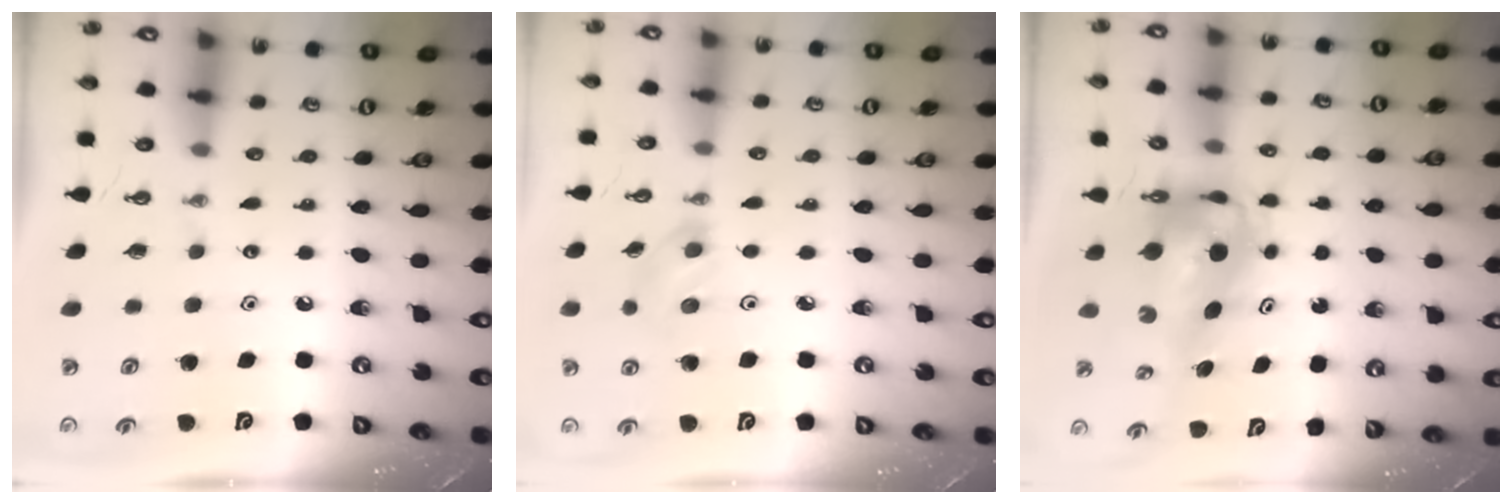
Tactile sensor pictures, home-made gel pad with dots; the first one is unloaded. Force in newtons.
{"total": 4.6, "press": 4.6, "slide": 0.4}
{"total": 7.1, "press": 7.0, "slide": 0.9}